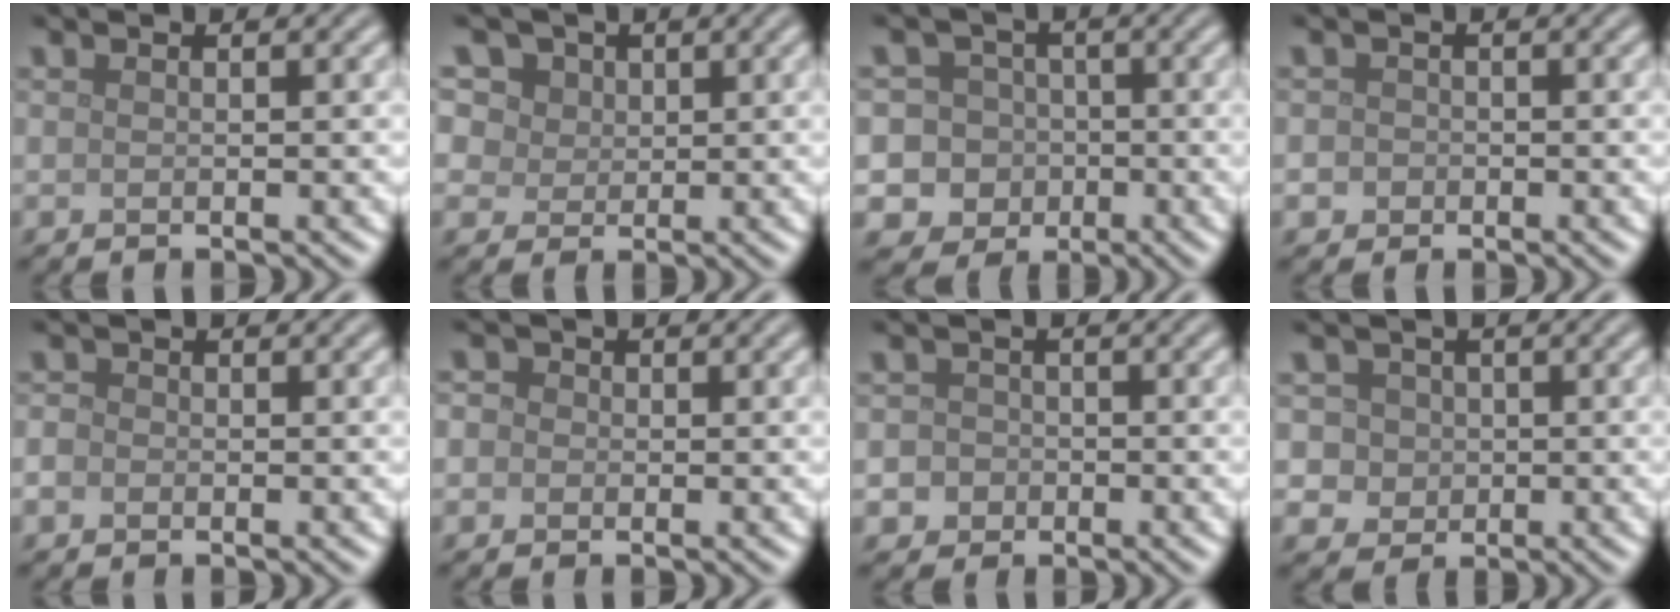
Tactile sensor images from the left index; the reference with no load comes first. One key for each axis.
{"total": 10.8, "fx": 6.0, "fy": 7.6, "fz": 4.8, "tx": -0.110, "ty": 0.033, "tz": 0.080}
{"total": 8.3, "fx": -1.9, "fy": 7.8, "fz": 2.0, "tx": -0.021, "ty": 0.013, "tz": -0.069}
{"total": 1.4, "fx": -0.4, "fy": 1.3, "fz": 0.4, "tx": 0.002, "ty": 0.002, "tz": -0.009}
{"total": 1.1, "fx": -0.5, "fy": 0.9, "fz": 0.4, "tx": -0.005, "ty": -0.003, "tz": -0.010}
{"total": 2.2, "fx": 0.4, "fy": 1.9, "fz": 0.8, "tx": 0.005, "ty": 0.012, "tz": -0.019}
{"total": 3.3, "fx": -1.2, "fy": 3.0, "fz": 0.8, "tx": 0.014, "ty": 0.005, "tz": -0.042}
{"total": 5.3, "fx": 1.5, "fy": 4.6, "fz": 2.1, "tx": -0.026, "ty": 0.024, "tz": 0.002}